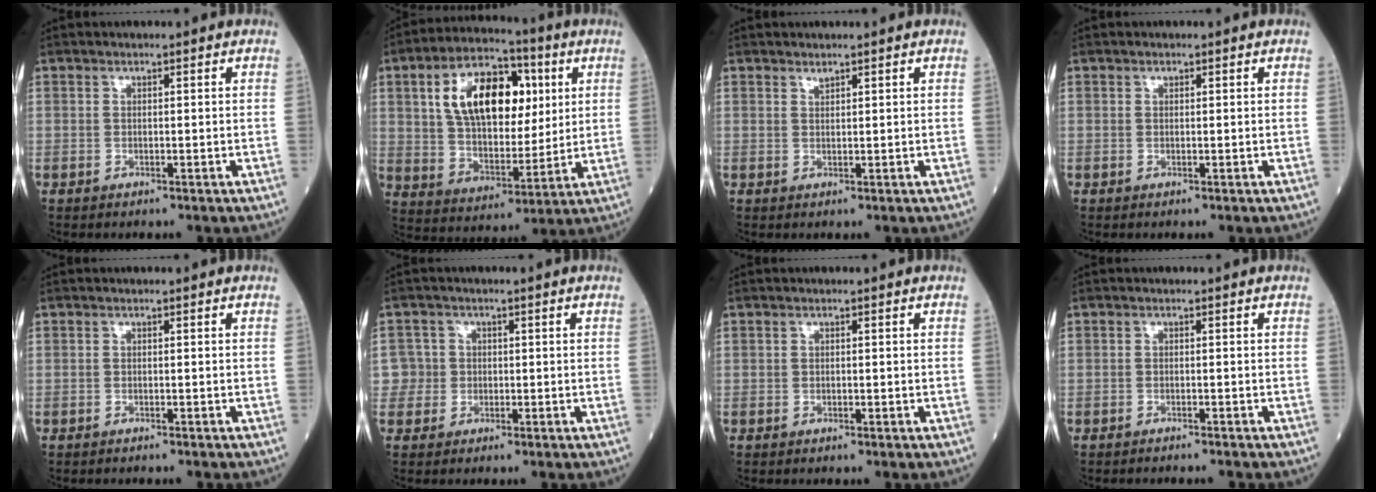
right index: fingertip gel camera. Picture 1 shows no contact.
{"total": 18.1, "force": [5.2, 9.7, 14.4], "torque": [-0.278, 0.032, 0.091]}
{"total": 1.1, "force": [0.9, 0.5, 0.4], "torque": [-0.010, 0.002, 0.018]}
{"total": 0.7, "force": [0.3, 0.5, 0.3], "torque": [-0.014, 0.007, 0.006]}
{"total": 1.5, "force": [-1.1, 0.6, 0.7], "torque": [-0.020, -0.004, -0.013]}
{"total": 4.0, "force": [-0.4, 4.0, 0.0], "torque": [0.005, 0.019, -0.006]}
{"total": 0.5, "force": [-0.1, 0.4, 0.3], "torque": [-0.018, 0.007, -0.001]}
{"total": 3.3, "force": [-3.0, 0.8, 1.1], "torque": [-0.020, -0.005, -0.040]}